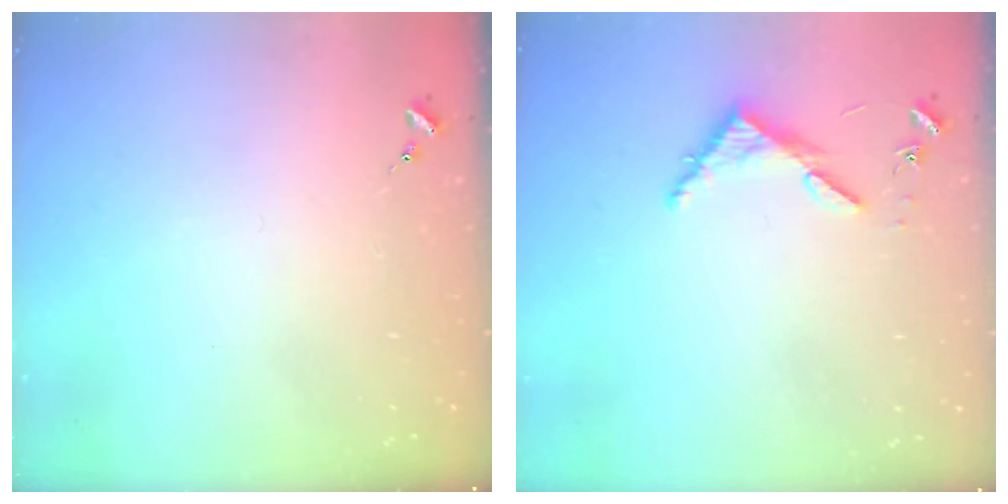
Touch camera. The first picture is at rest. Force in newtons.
{"total": 4.0, "press": 4.0, "slide": 0.3}